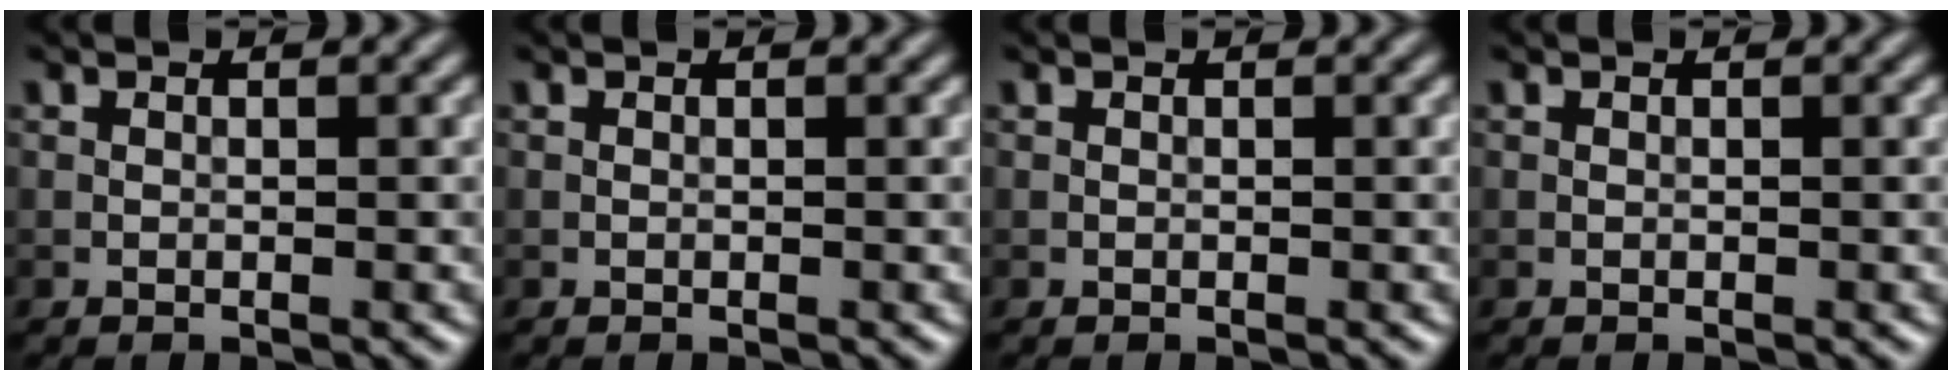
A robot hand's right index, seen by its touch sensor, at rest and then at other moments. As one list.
[{"total": 0.0}, {"total": 0.0}, {"total": 0.0}]